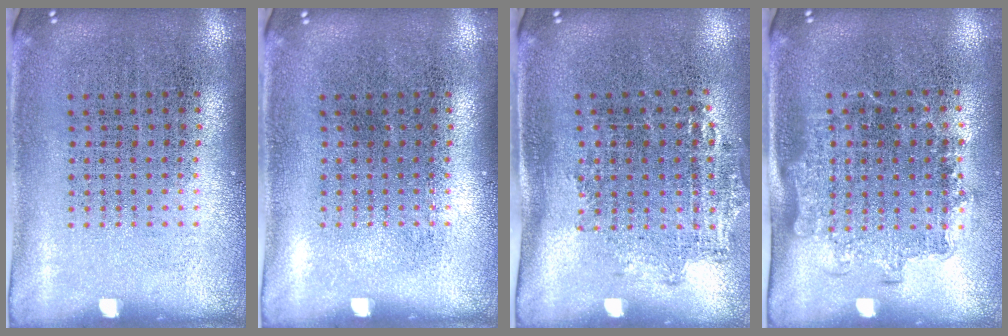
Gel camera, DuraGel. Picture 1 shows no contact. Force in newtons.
{"total": 0.0}
{"total": 1.3, "press": 1.0, "slide": 0.8}
{"total": 1.4, "press": 1.2, "slide": 0.8}